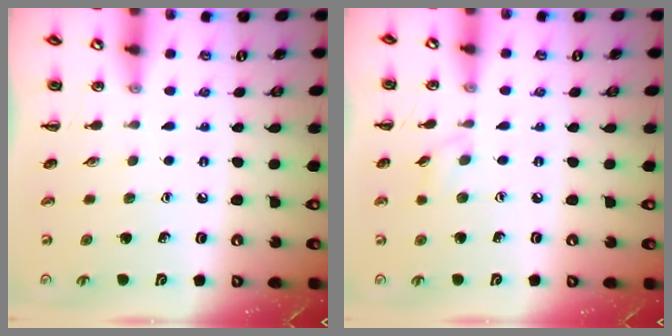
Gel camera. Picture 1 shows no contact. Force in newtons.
{"total": 3.2, "press": 2.9, "slide": 1.3}